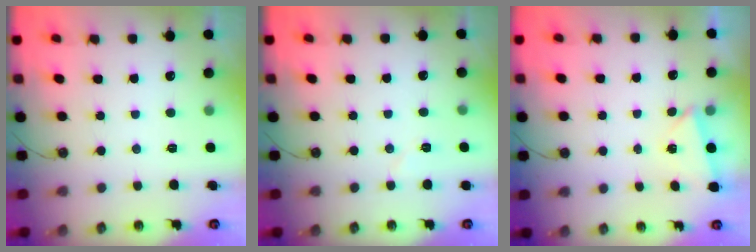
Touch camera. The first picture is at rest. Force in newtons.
{"total": 3.4, "press": 3.1, "slide": 1.3}
{"total": 2.5, "press": 2.4, "slide": 0.9}